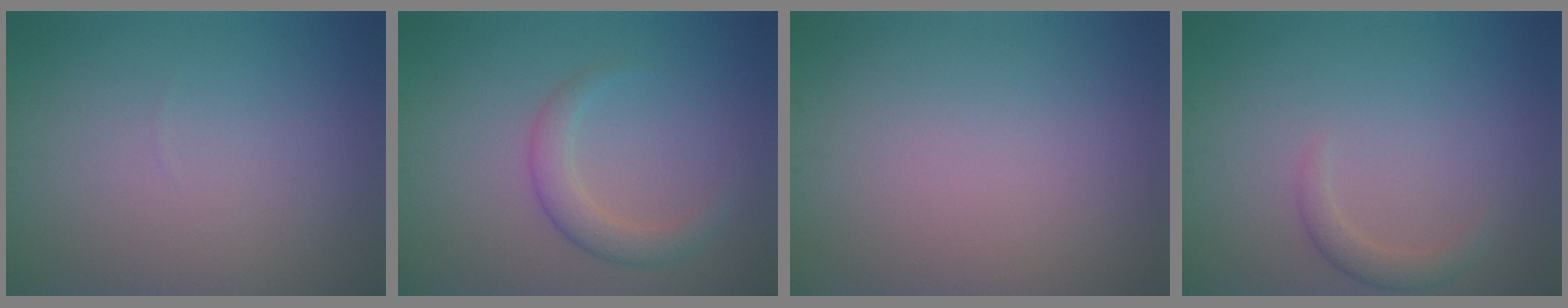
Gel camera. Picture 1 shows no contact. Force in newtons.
{"total": 2.8, "press": 2.8, "slide": 0.1}
{"total": 0.0}
{"total": 1.7, "press": 1.7, "slide": 0.2}